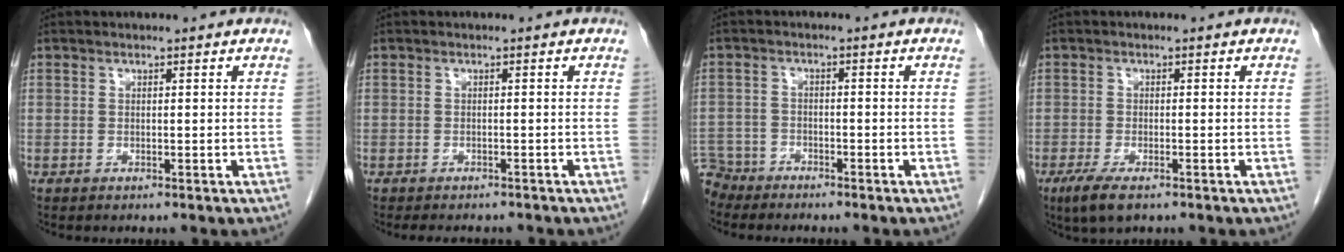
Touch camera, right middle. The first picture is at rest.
{"total": 5.1, "force": [-4.5, 1.7, 1.8], "torque": [-0.018, -0.002, -0.056]}
{"total": 5.0, "force": [-4.6, 1.7, -0.5], "torque": [0.016, -0.006, -0.088]}
{"total": 4.6, "force": [-2.9, 1.2, 3.3], "torque": [-0.069, -0.011, -0.046]}